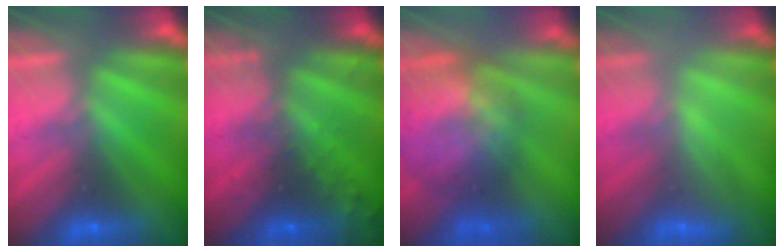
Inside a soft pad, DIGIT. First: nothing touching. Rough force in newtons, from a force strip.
{"total": 7.4}
{"total": 8.8}
{"total": 2.3}